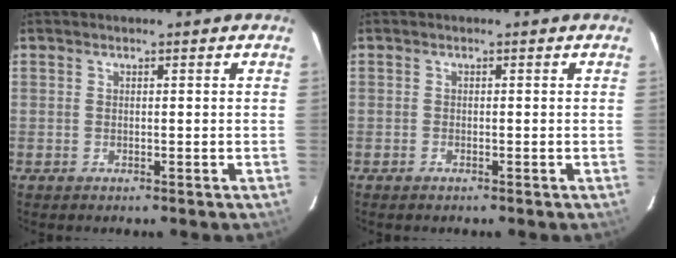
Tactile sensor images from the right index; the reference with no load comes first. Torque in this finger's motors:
{"motor_torque": [-0.01, 0.04, 0.01, -0.01]}